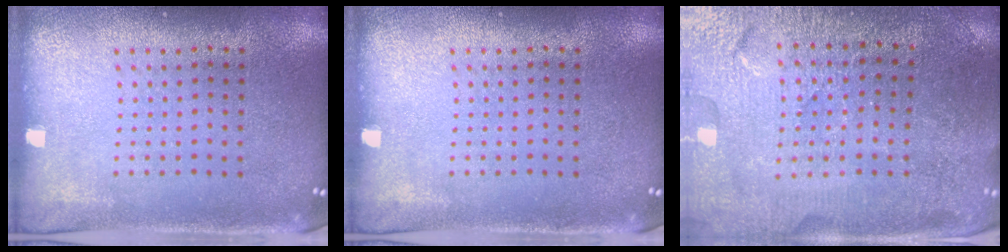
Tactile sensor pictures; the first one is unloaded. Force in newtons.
{"total": 0.0}
{"total": 3.2, "press": 3.2, "slide": 0.1}